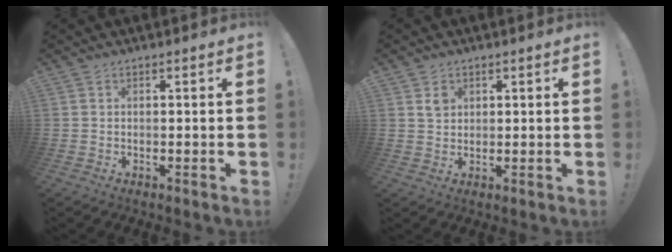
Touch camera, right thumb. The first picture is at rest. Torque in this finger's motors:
{"motor_torque": [0.06, 0.14, 0.15, -0.05, -0.01]}